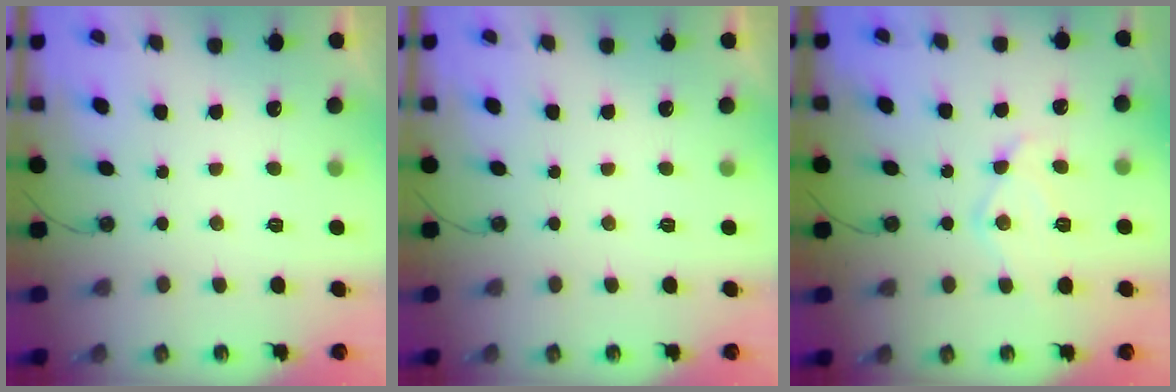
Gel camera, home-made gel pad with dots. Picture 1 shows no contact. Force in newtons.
{"total": 0.0}
{"total": 11.7, "press": 11.7, "slide": 0.8}